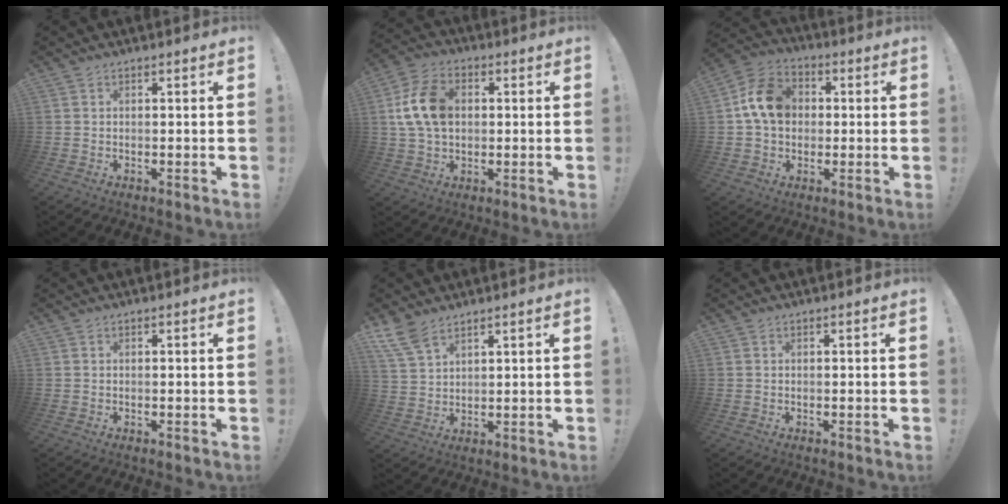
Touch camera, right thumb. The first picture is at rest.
{"total": 14.0, "force": [1.8, 9.9, 9.8], "torque": [-0.181, 0.008, 0.039]}
{"total": 13.4, "force": [2.2, 10.7, 7.7], "torque": [-0.120, 0.012, 0.049]}
{"total": 0.0}
{"total": 7.1, "force": [5.5, 3.1, 3.3], "torque": [-0.064, -0.027, 0.107]}
{"total": 0.0}